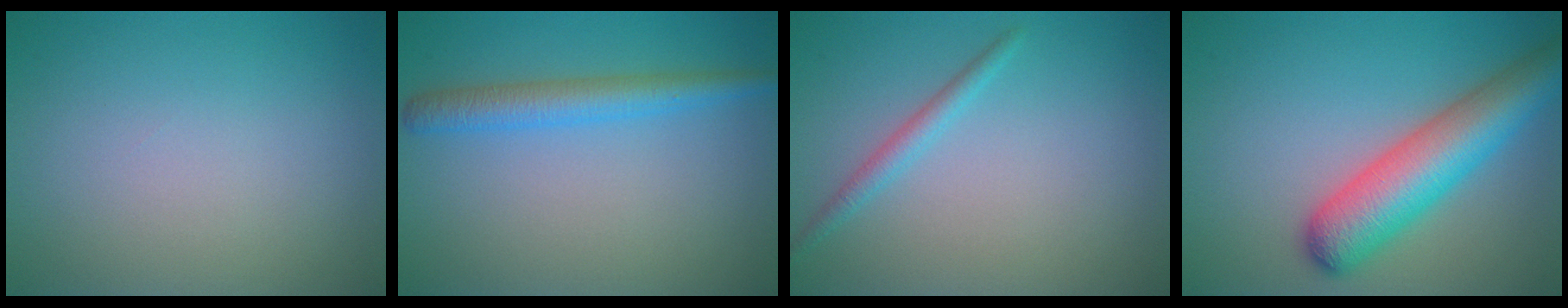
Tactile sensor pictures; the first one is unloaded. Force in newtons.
{"total": 3.2, "press": 3.2, "slide": 0.1}
{"total": 1.6, "press": 1.6, "slide": 0.1}
{"total": 7.4, "press": 7.4, "slide": 0.3}